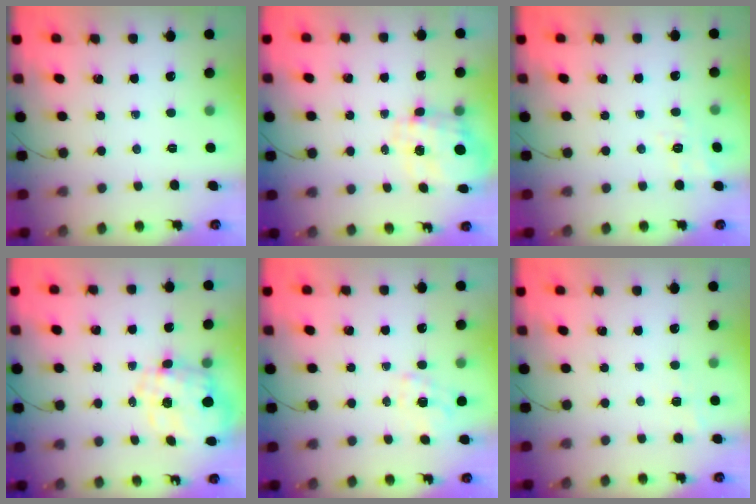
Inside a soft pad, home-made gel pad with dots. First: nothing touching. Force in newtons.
{"total": 3.4, "press": 3.3, "slide": 1.1}
{"total": 4.3, "press": 3.7, "slide": 2.1}
{"total": 3.8, "press": 3.4, "slide": 1.7}
{"total": 1.0, "press": 0.7, "slide": 0.7}
{"total": 6.3, "press": 6.1, "slide": 1.5}